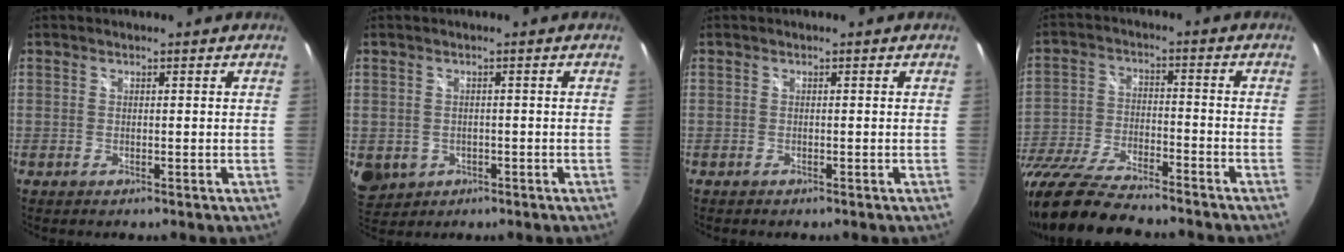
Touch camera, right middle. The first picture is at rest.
{"total": 7.4, "force": [-2.0, 6.4, 3.3], "torque": [-0.085, -0.012, -0.018]}
{"total": 0.0}
{"total": 18.6, "force": [-15.4, 4.0, 9.7], "torque": [-0.209, -0.049, -0.275]}